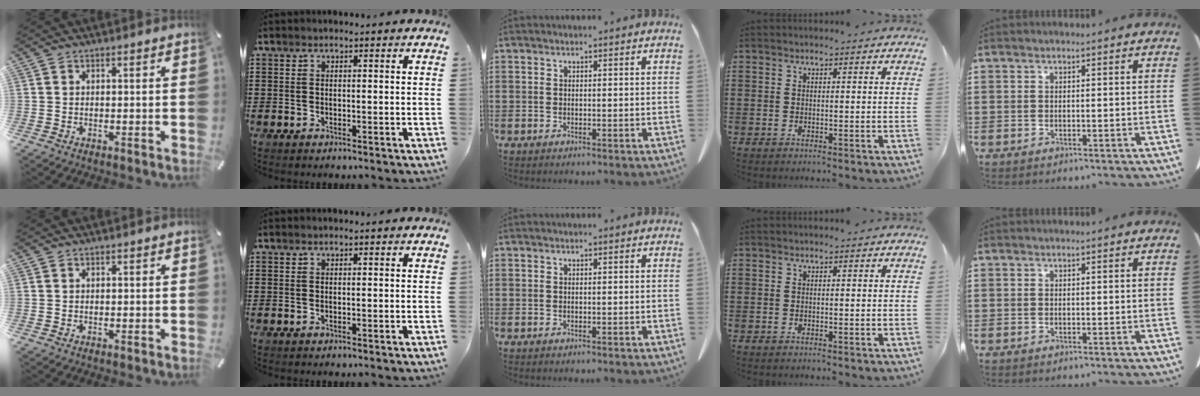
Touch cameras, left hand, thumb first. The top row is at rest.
{}